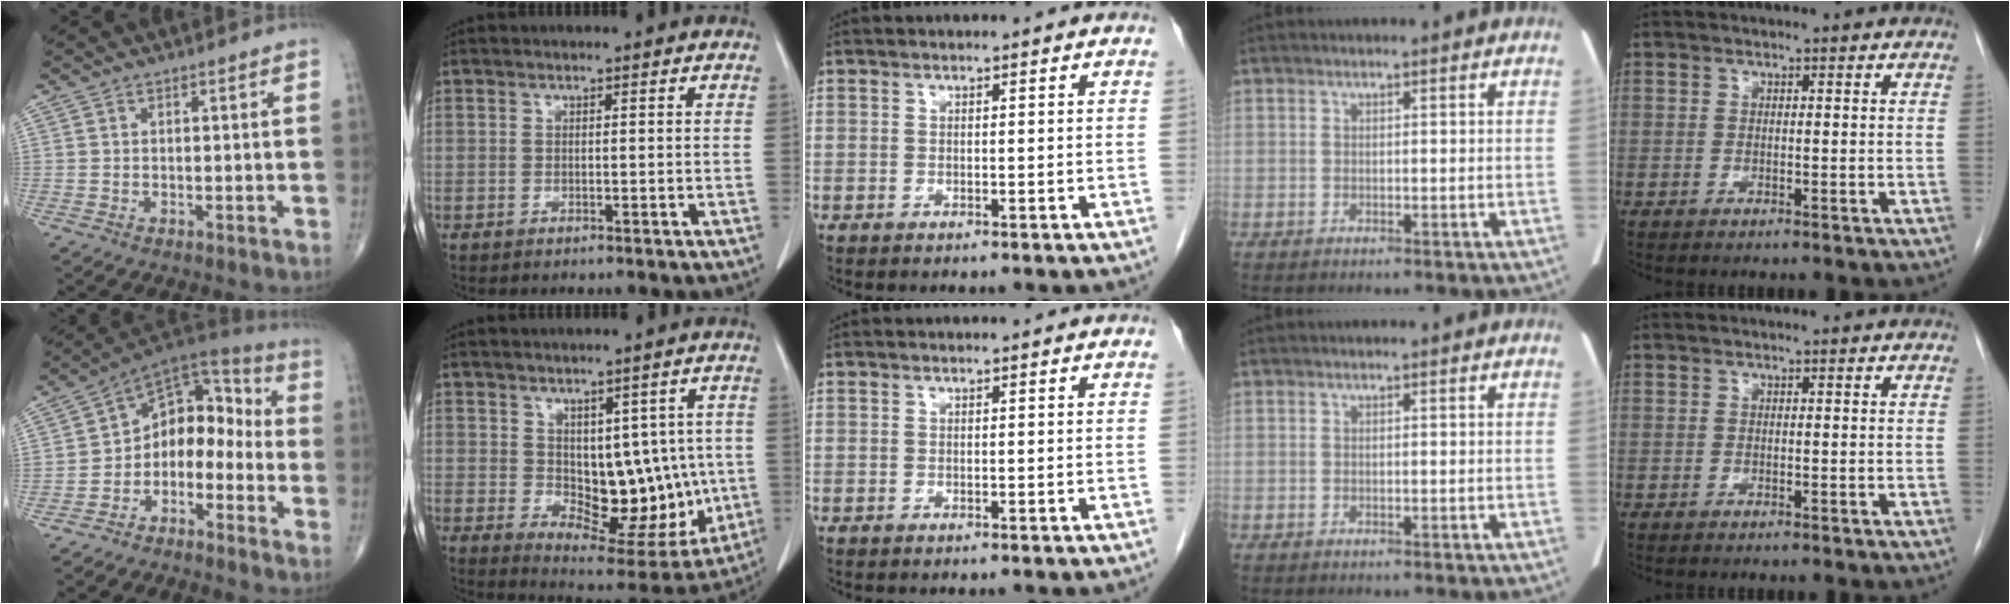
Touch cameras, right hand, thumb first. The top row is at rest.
{"thumb": {"total": 12.0, "force": [-4.0, 8.5, 7.5], "torque": [-0.066, 0.091, -0.083]}, "index": {"total": 13.1, "force": [-0.3, 7.4, 10.8], "torque": [-0.127, 0.005, 0.027]}}